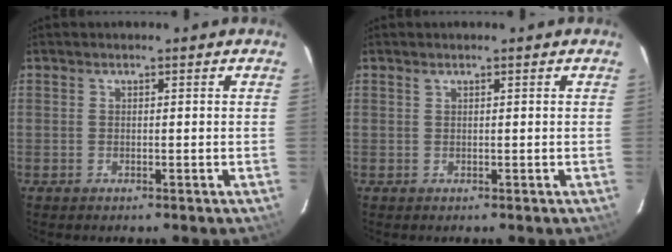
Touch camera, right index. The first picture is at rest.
{"total": 0.0}